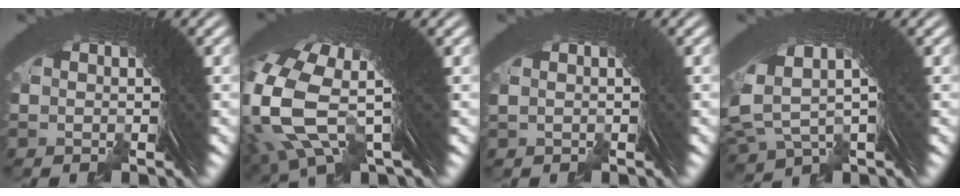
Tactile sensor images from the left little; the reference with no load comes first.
{"total": 11.5, "force": [1.4, 7.3, 8.8], "torque": [-0.209, -0.017, 0.025]}
{"total": 0.0}
{"total": 7.0, "force": [1.8, 5.0, 4.6], "torque": [-0.113, -0.004, 0.031]}